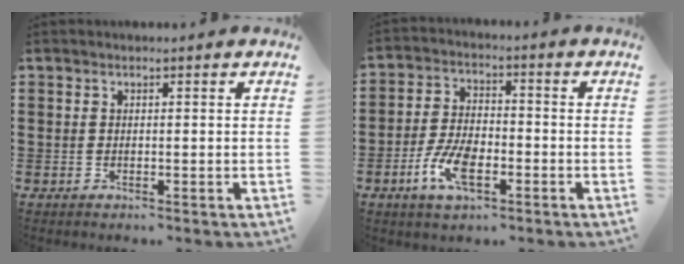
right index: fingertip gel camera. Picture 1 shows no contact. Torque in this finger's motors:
{"motor_torque": [1.00, 0.99, 0.24, 0.14]}